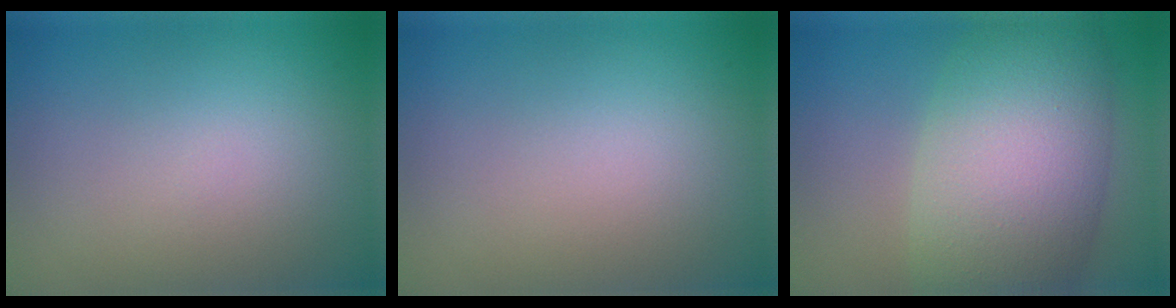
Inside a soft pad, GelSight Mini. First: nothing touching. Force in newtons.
{"total": 0.0}
{"total": 10.1, "press": 10.1, "slide": 0.4}